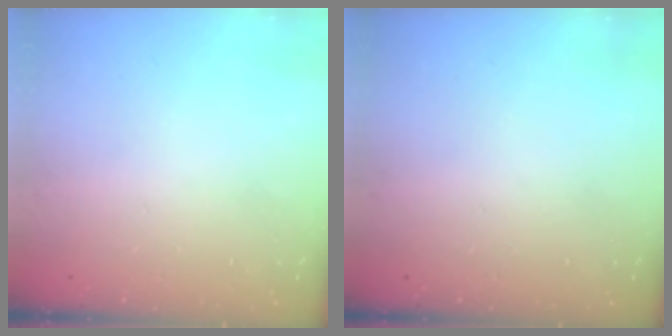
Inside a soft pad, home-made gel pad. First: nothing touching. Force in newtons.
{"total": 0.0}